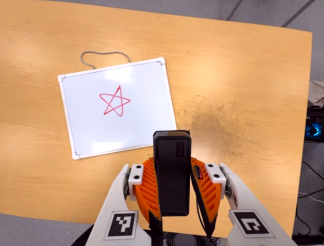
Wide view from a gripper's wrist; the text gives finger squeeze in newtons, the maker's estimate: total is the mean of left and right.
{"total": 4.6, "left": 3.5, "right": 5.7}